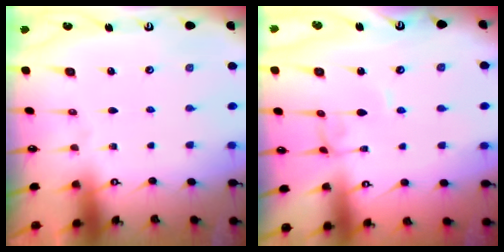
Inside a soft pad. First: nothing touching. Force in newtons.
{"total": 2.1, "press": 2.1, "slide": 0.1}